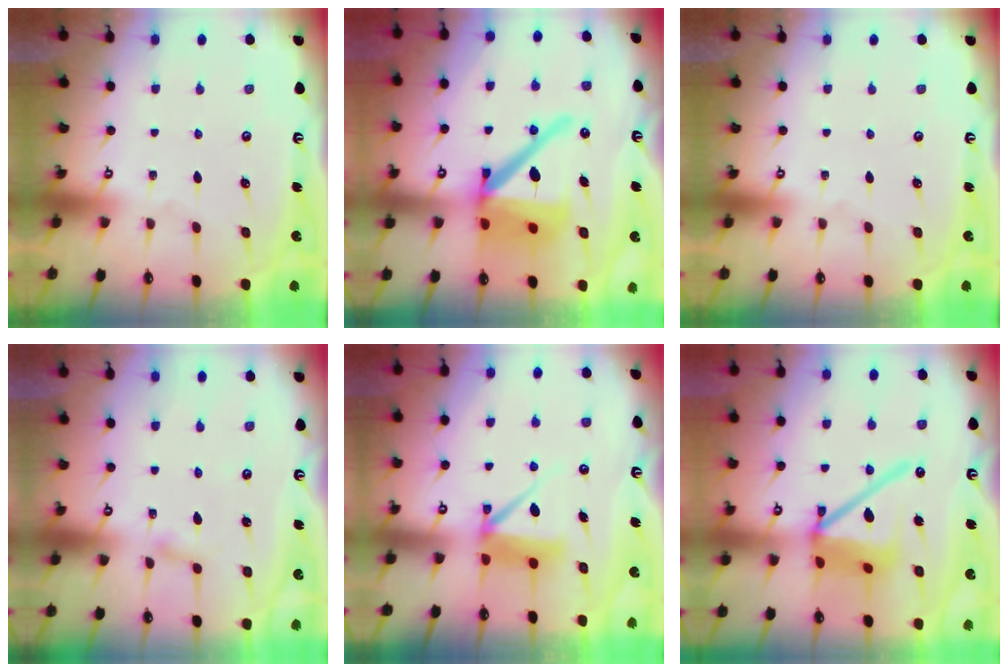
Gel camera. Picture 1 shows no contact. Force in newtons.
{"total": 19.5, "press": 19.3, "slide": 2.5}
{"total": 0.0}
{"total": 2.7, "press": 2.7, "slide": 0.2}
{"total": 8.9, "press": 8.9, "slide": 0.9}
{"total": 17.4, "press": 17.3, "slide": 1.9}